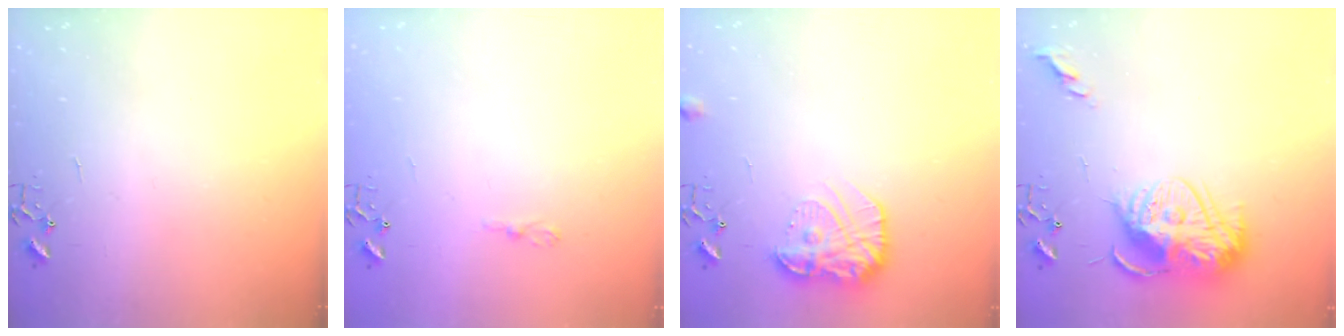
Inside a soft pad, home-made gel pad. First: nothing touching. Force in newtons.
{"total": 3.6, "press": 3.6, "slide": 0.4}
{"total": 14.1, "press": 14.1, "slide": 0.8}
{"total": 15.6, "press": 15.6, "slide": 1.2}